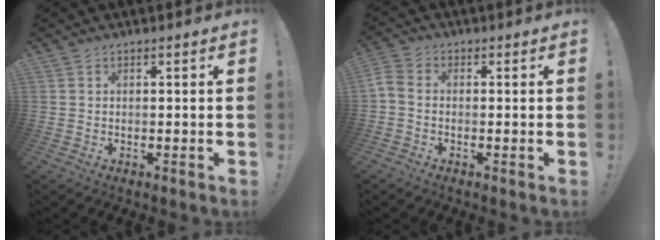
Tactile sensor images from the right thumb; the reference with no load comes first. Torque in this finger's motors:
{"motor_torque": [-0.06, 0.18, 0.07, 0.11, 0.15]}